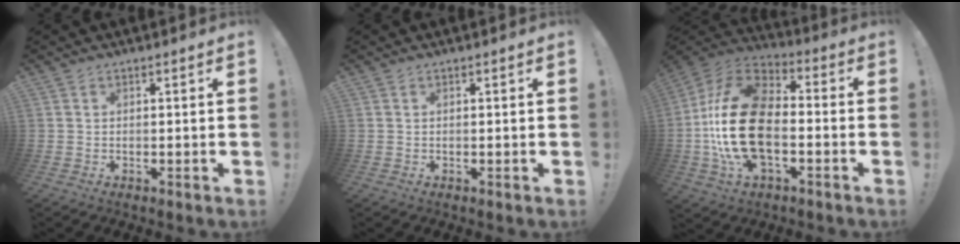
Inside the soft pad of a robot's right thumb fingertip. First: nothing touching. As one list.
[{"total": 0.0}, {"total": 24.5, "force": [-3.6, 14.3, 19.6], "torque": [-0.393, 0.035, -0.050]}]